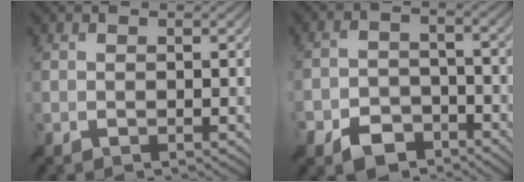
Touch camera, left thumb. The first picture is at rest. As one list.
[{"total": 5.9, "force": [-4.4, 3.1, 2.5], "torque": [-0.047, -0.002, -0.088]}]